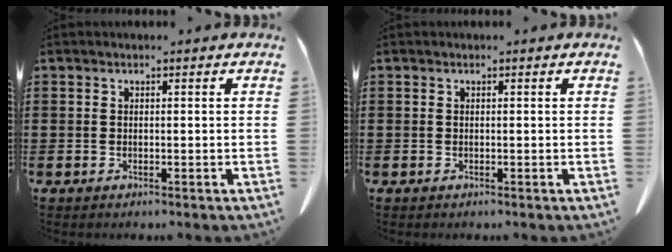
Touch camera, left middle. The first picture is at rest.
{"total": 0.0}